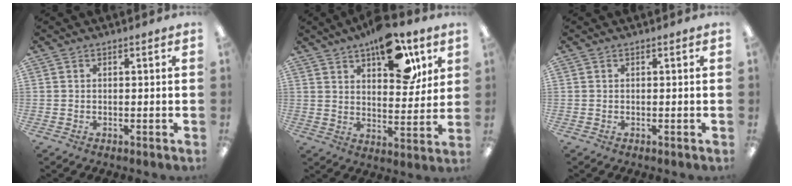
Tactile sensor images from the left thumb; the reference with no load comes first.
{"total": 15.6, "force": [9.3, 7.7, 9.9], "torque": [-0.126, -0.041, 0.155]}
{"total": 0.0}